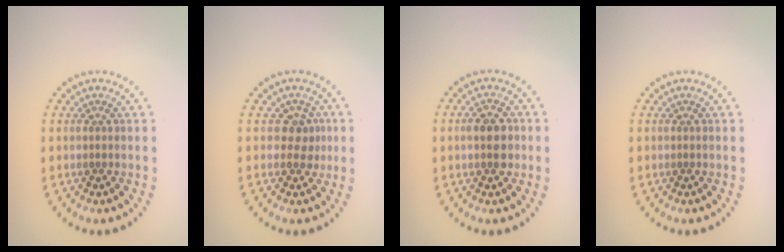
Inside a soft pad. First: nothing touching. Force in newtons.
{"total": 2.0, "press": 1.6, "slide": 1.1}
{"total": 2.5, "press": 2.5, "slide": 0.2}
{"total": 0.0}